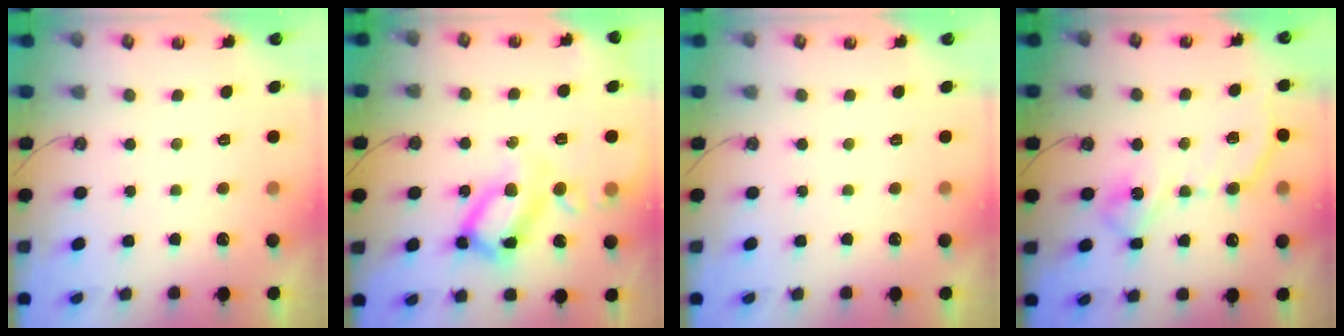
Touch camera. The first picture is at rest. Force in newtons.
{"total": 19.3, "press": 19.2, "slide": 1.8}
{"total": 0.0}
{"total": 12.6, "press": 12.6, "slide": 0.4}